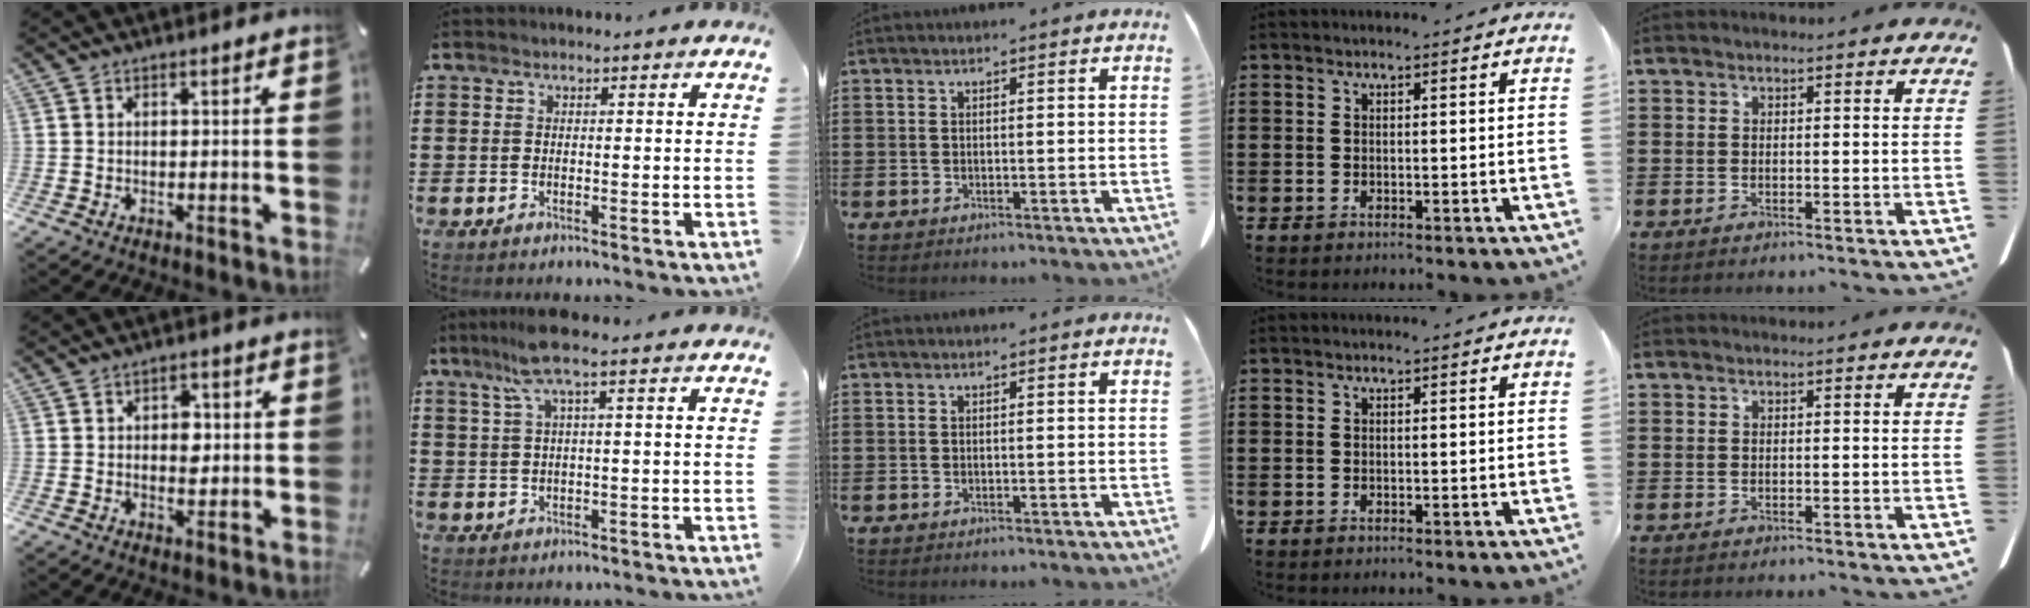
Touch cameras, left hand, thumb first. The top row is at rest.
{"thumb": {"total": 4.9, "force": [0.2, 3.4, 3.5], "torque": [-0.036, -0.003, -0.005]}, "index": {"total": 5.6, "force": [2.6, 0.4, 5.0], "torque": [-0.109, 0.001, 0.044]}}